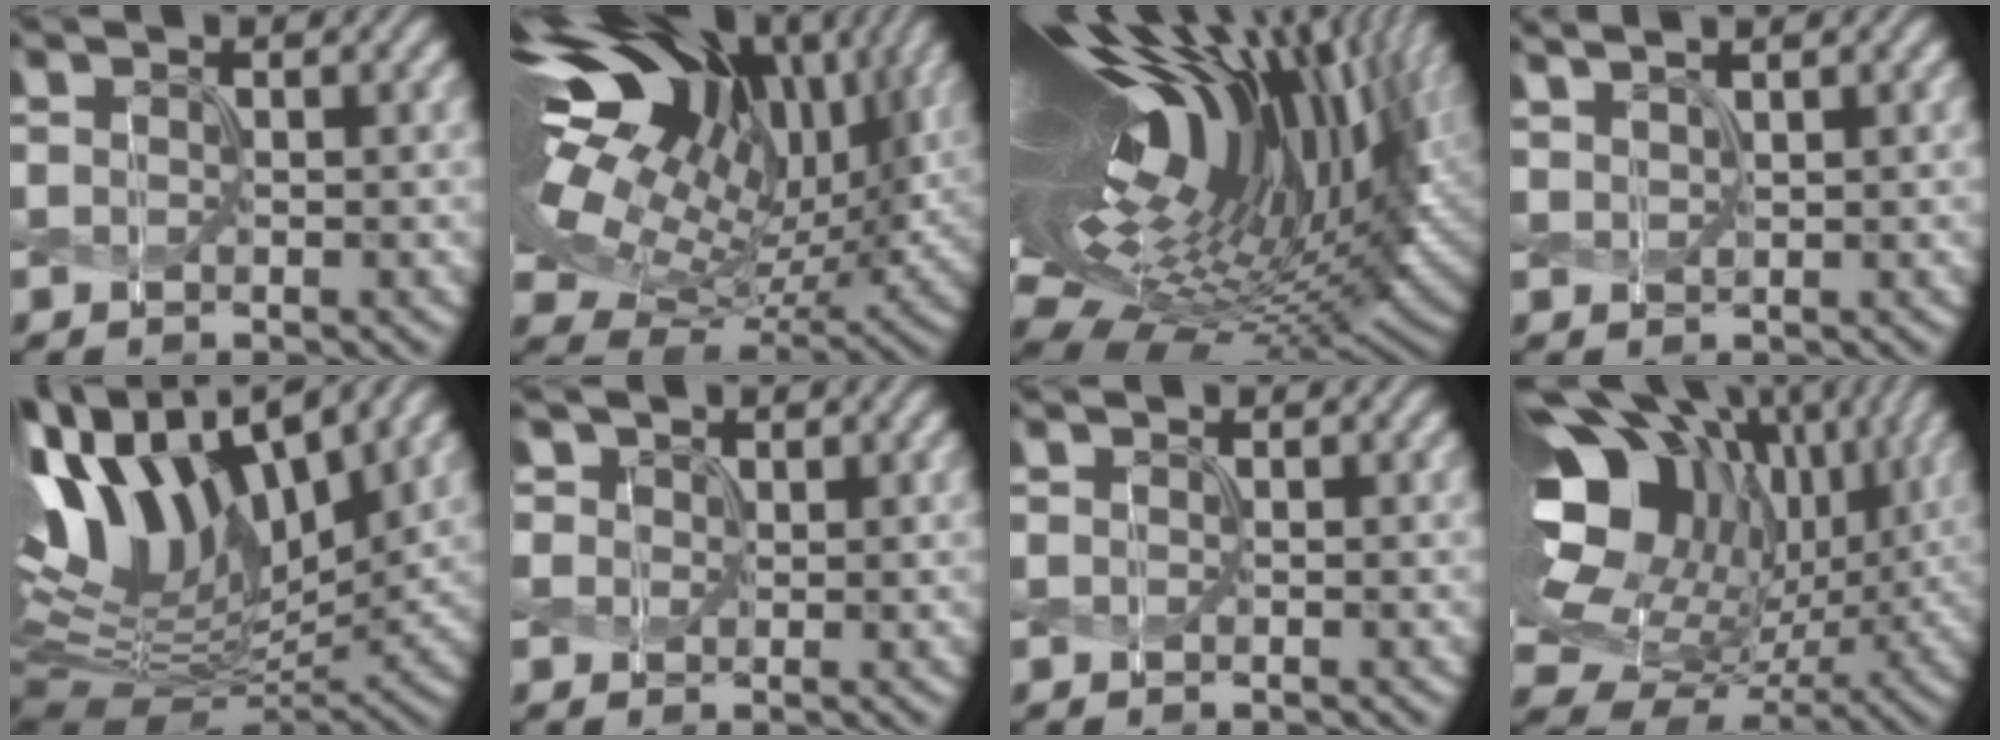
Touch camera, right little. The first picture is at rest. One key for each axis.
{"total": 17.1, "fx": 6.7, "fy": 10.0, "fz": 12.2, "tx": -0.272, "ty": 0.041, "tz": 0.109}
{"total": 21.0, "fx": 5.9, "fy": 8.8, "fz": 18.1, "tx": -0.295, "ty": 0.038, "tz": 0.080}
{"total": 2.7, "fx": 2.1, "fy": 0.6, "fz": 1.6, "tx": -0.015, "ty": 0.021, "tz": 0.012}
{"total": 14.7, "fx": 5.0, "fy": 7.7, "fz": 11.6, "tx": -0.233, "ty": 0.016, "tz": 0.091}
{"total": 2.0, "fx": 1.0, "fy": 1.6, "fz": 0.6, "tx": -0.021, "ty": 0.006, "tz": 0.012}
{"total": 0.0}
{"total": 18.0, "fx": 4.3, "fy": 12.3, "fz": 12.4, "tx": -0.227, "ty": 0.005, "tz": 0.107}